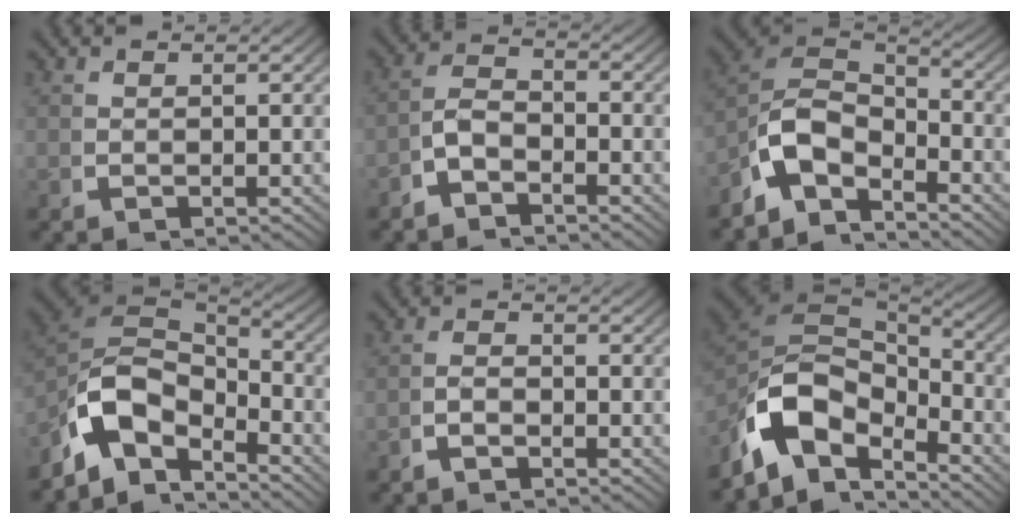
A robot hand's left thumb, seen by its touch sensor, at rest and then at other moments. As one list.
[{"total": 3.8, "force": [-1.7, 2.5, 2.3], "torque": [-0.043, -0.012, -0.034]}, {"total": 9.7, "force": [-1.8, 6.8, 6.6], "torque": [-0.148, -0.028, -0.037]}, {"total": 11.7, "force": [-2.0, 8.1, 8.2], "torque": [-0.200, -0.044, -0.025]}, {"total": 1.5, "force": [-1.2, 0.7, 0.7], "torque": [-0.014, -0.004, -0.026]}, {"total": 14.2, "force": [-1.9, 9.7, 10.3], "torque": [-0.230, -0.047, -0.015]}]